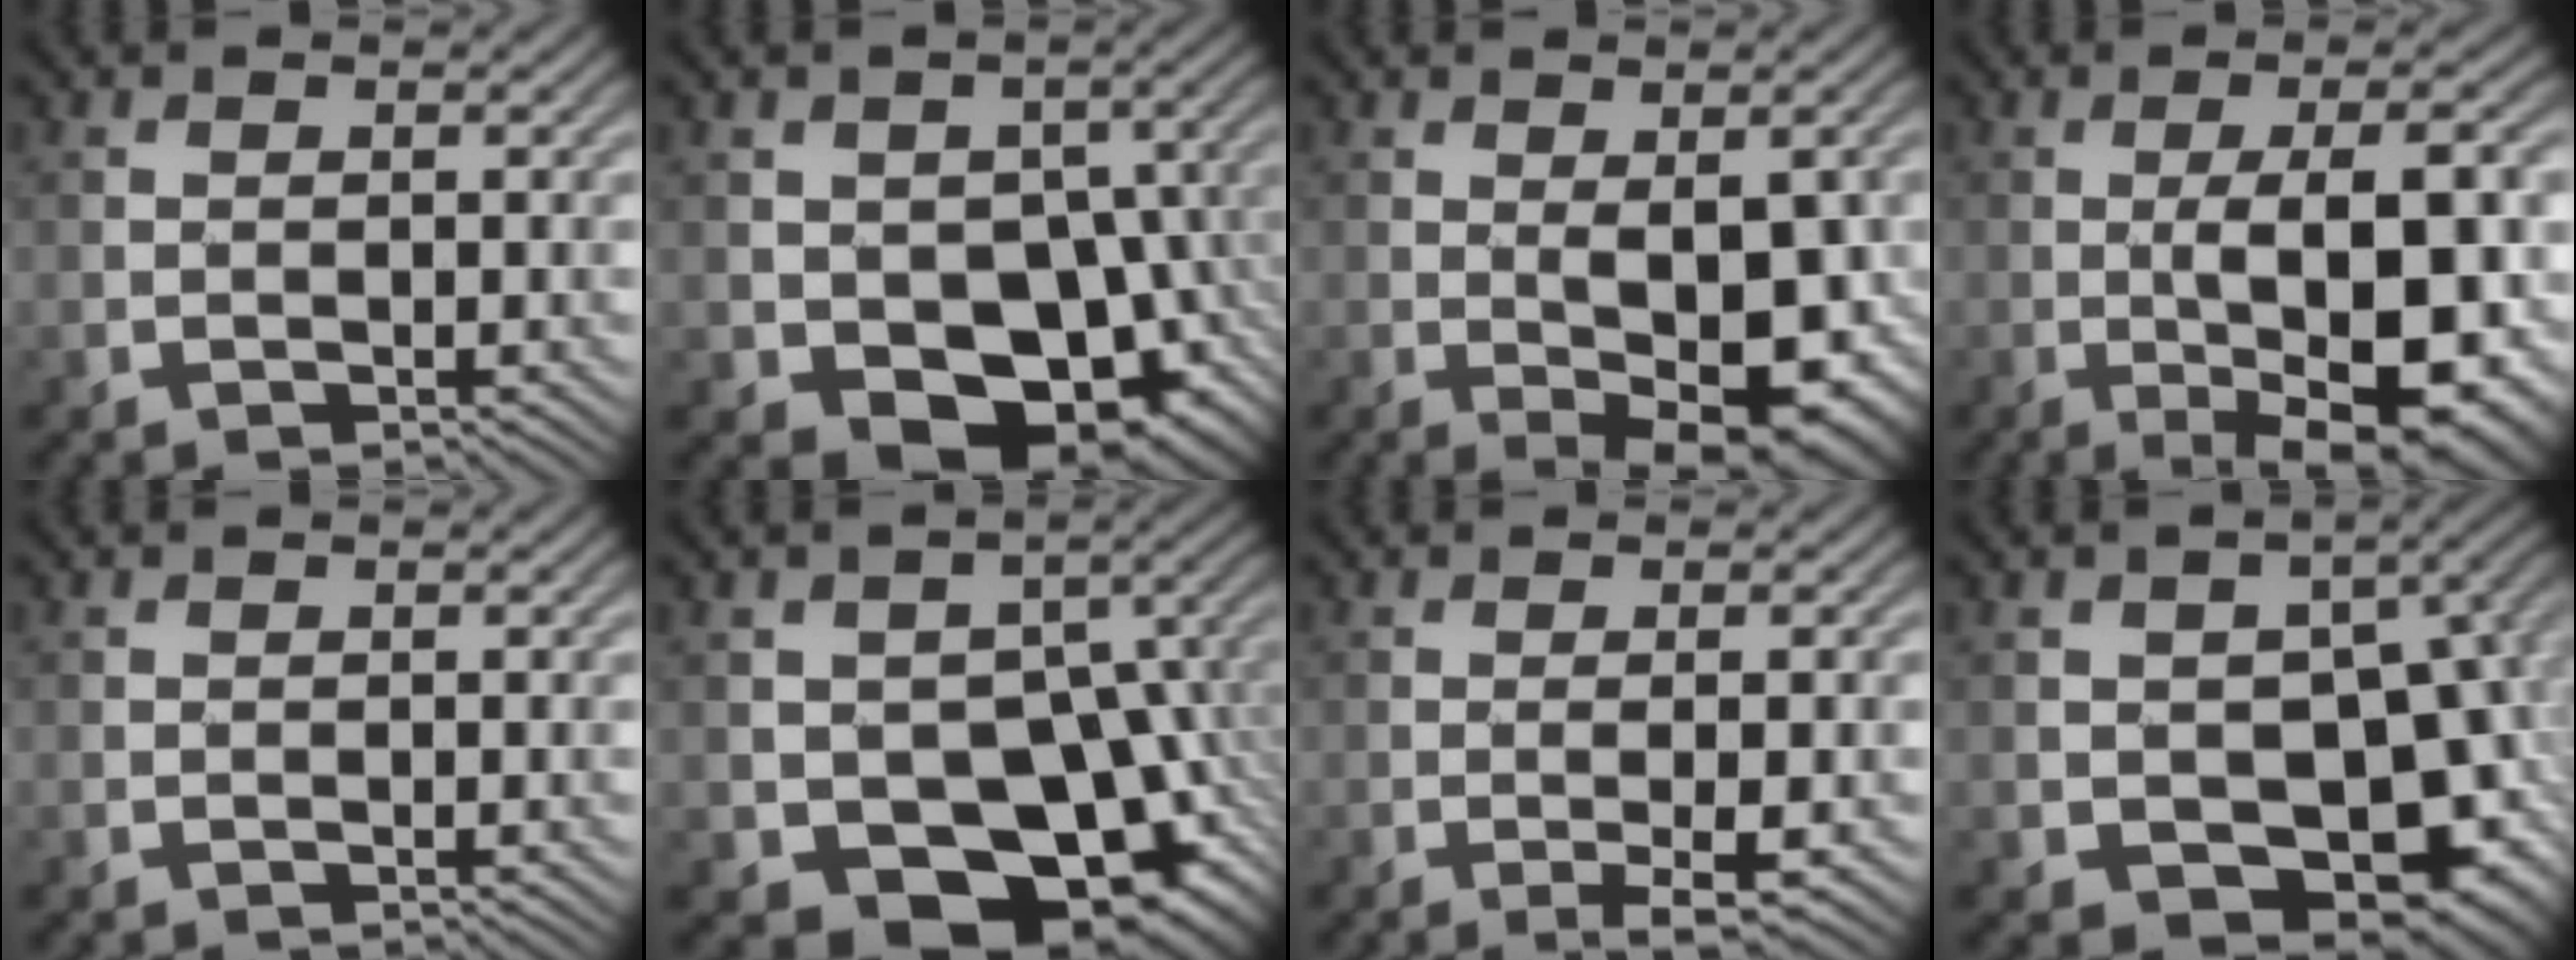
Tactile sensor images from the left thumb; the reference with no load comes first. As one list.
[{"total": 13.1, "force": [-3.7, 9.1, 8.7], "torque": [-0.112, -0.012, -0.043]}, {"total": 9.6, "force": [-1.8, 4.2, 8.5], "torque": [-0.118, -0.013, -0.012]}, {"total": 14.8, "force": [-3.2, 5.3, 13.5], "torque": [-0.171, 0.003, -0.046]}, {"total": 0.0}, {"total": 17.3, "force": [-6.7, 12.0, 10.6], "torque": [-0.147, -0.007, -0.093]}, {"total": 3.2, "force": [-0.7, 0.3, 3.1], "torque": [-0.057, 0.000, -0.009]}, {"total": 14.9, "force": [-4.2, 10.3, 9.9], "torque": [-0.118, 0.010, -0.051]}]